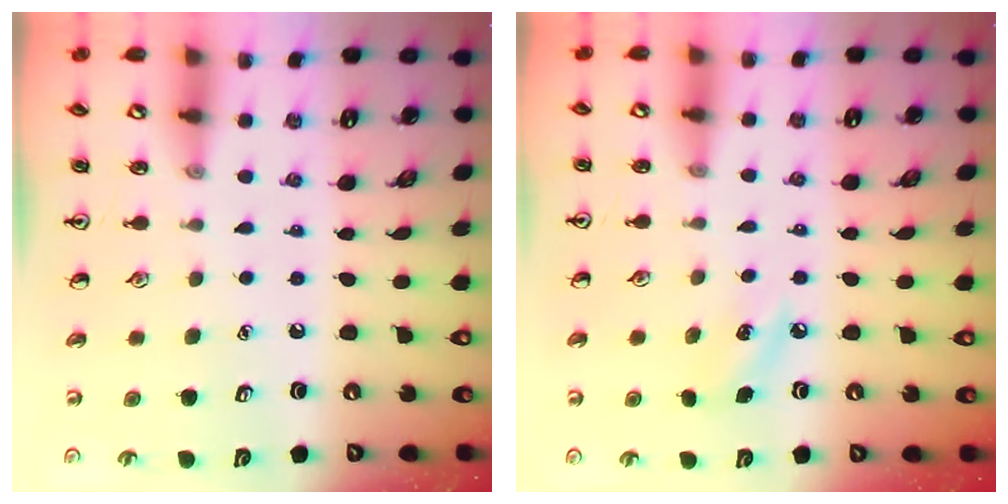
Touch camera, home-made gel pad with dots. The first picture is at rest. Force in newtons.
{"total": 5.4, "press": 5.1, "slide": 1.7}